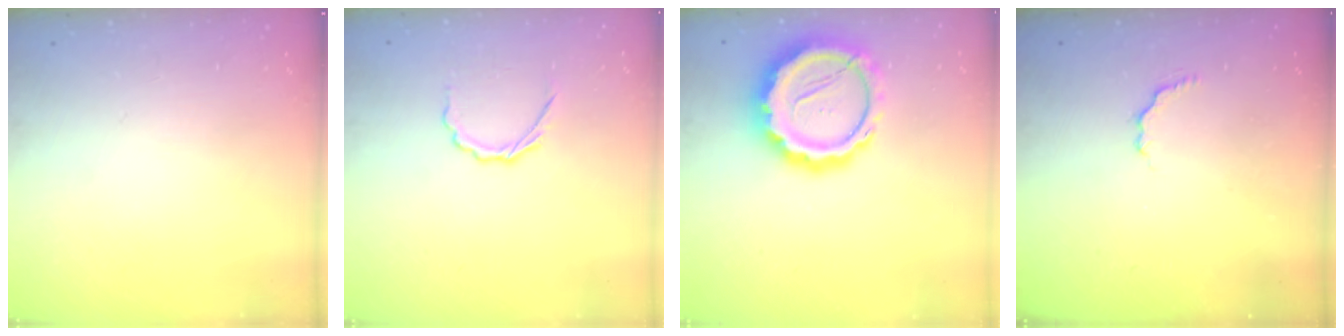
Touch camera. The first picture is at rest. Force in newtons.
{"total": 4.2, "press": 4.0, "slide": 1.2}
{"total": 16.7, "press": 16.5, "slide": 2.9}
{"total": 2.5, "press": 2.3, "slide": 1.0}